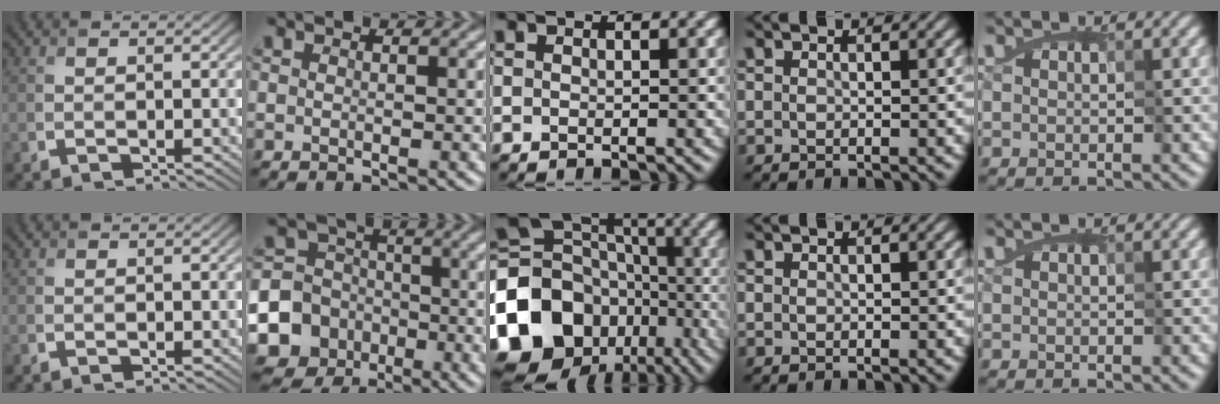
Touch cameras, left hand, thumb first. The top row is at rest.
{"index": {"total": 15.0, "force": [-5.4, 13.7, 2.9], "torque": [-0.087, -0.040, -0.112]}, "middle": {"total": 17.2, "force": [-6.5, 13.6, 8.3], "torque": [-0.206, 0.007, -0.120]}}